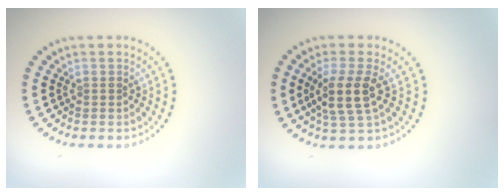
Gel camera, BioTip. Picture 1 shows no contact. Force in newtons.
{"total": 3.4, "press": 2.8, "slide": 2.0}